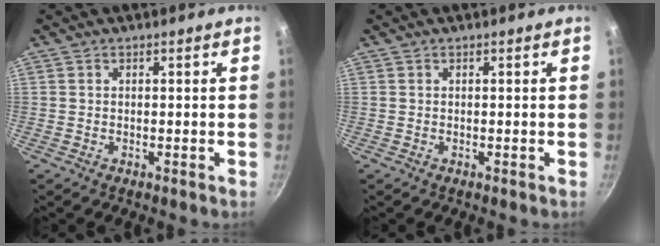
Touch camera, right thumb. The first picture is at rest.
{"total": 0.0}